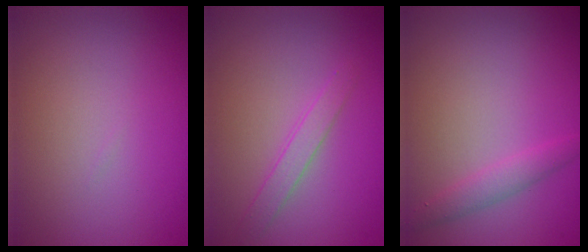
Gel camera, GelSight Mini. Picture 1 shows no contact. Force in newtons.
{"total": 1.6, "press": 1.6, "slide": 0.0}
{"total": 1.5, "press": 1.5, "slide": 0.0}